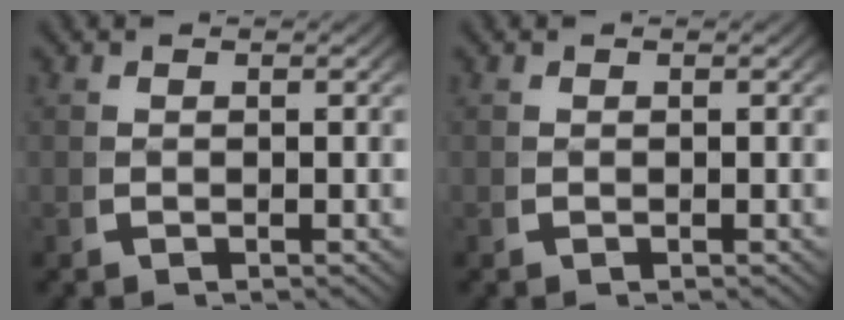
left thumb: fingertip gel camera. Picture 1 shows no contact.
{"total": 0.0}